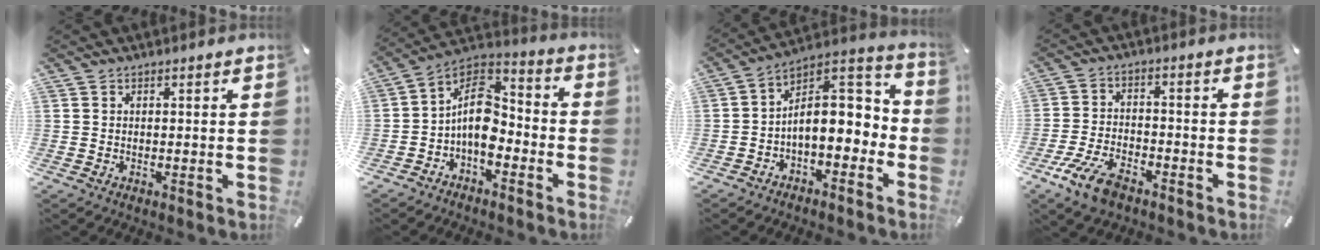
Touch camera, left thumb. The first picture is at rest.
{"total": 11.8, "force": [-3.4, 8.0, 7.9], "torque": [-0.151, 0.016, -0.062]}
{"total": 10.9, "force": [-0.5, 7.5, 8.0], "torque": [-0.108, -0.014, -0.008]}
{"total": 9.3, "force": [-6.0, 4.4, 5.6], "torque": [-0.123, 0.021, -0.112]}